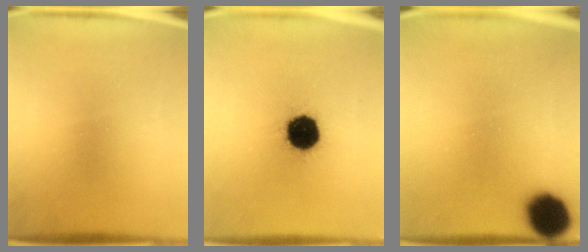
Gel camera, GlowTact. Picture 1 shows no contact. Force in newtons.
{"total": 15.1}
{"total": 8.7}